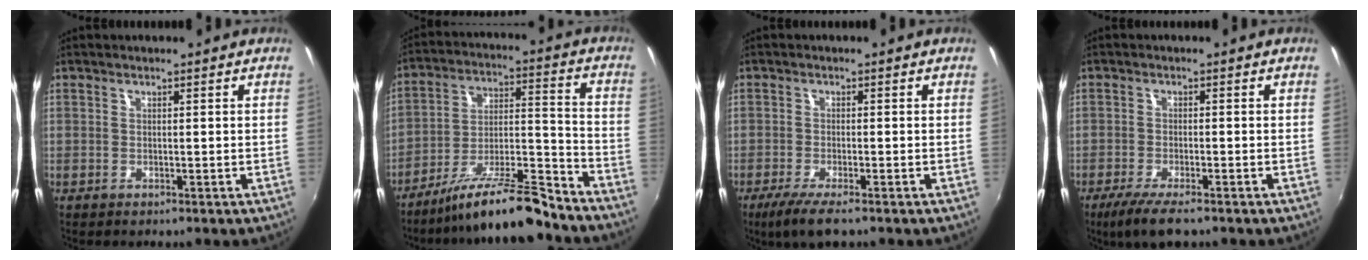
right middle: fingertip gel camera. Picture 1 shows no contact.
{"total": 15.9, "force": [-13.3, 1.6, 8.5], "torque": [-0.154, -0.005, -0.223]}
{"total": 6.0, "force": [-4.1, 1.0, 4.2], "torque": [-0.100, -0.025, -0.075]}
{"total": 6.8, "force": [-4.8, 1.5, 4.5], "torque": [-0.108, -0.025, -0.087]}